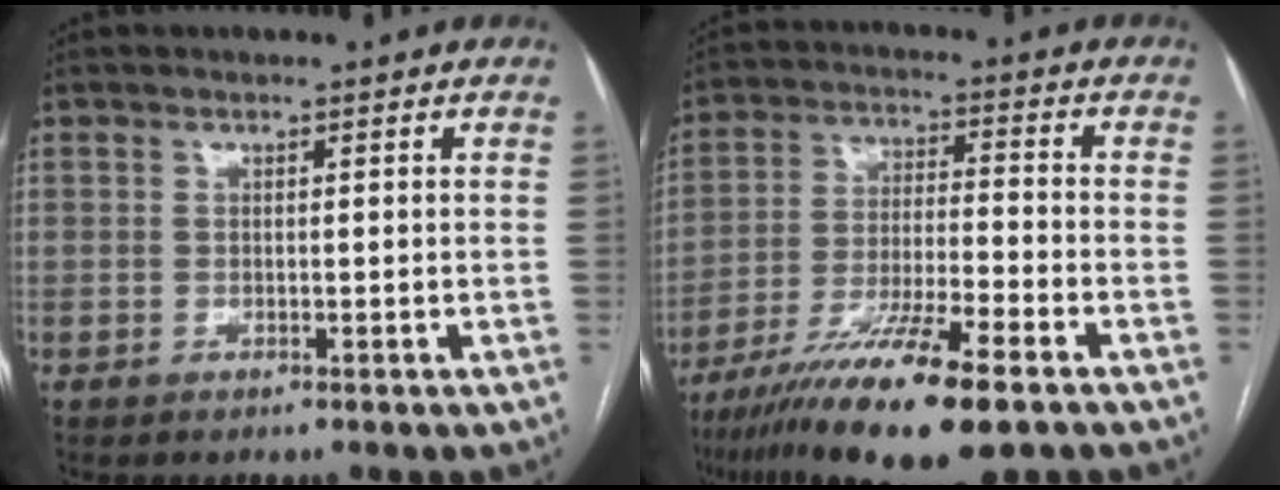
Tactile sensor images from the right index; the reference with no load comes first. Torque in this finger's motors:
{"motor_torque": [1.45, -0.69, 1.05, 0.21]}